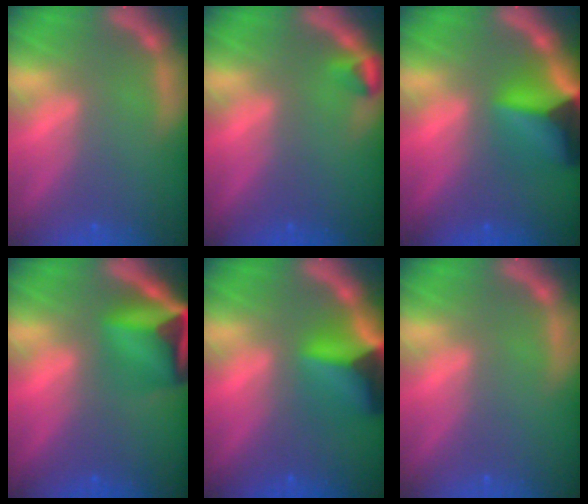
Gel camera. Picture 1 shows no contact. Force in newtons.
{"total": 1.5}
{"total": 9.0}
{"total": 9.0}
{"total": 7.9}
{"total": 0.0}